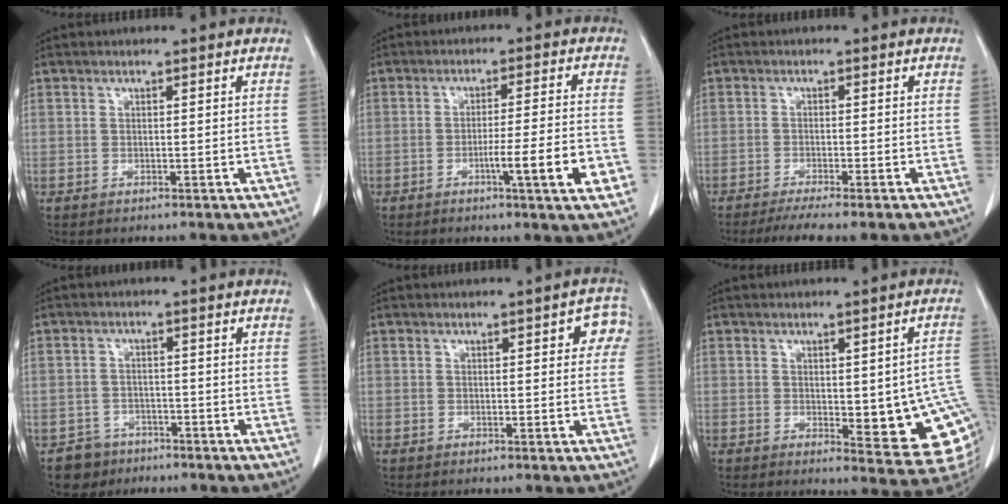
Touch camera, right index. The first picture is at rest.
{"total": 9.1, "force": [-3.4, -0.4, 8.5], "torque": [-0.118, -0.011, -0.052]}
{"total": 6.0, "force": [-4.8, 0.2, 3.6], "torque": [-0.049, -0.010, -0.074]}
{"total": 4.0, "force": [-2.6, 3.0, -0.3], "torque": [0.008, 0.010, -0.039]}
{"total": 3.9, "force": [1.2, 1.6, 3.4], "torque": [-0.024, 0.012, 0.004]}
{"total": 14.2, "force": [-1.0, 4.4, 13.4], "torque": [-0.118, 0.003, 0.003]}